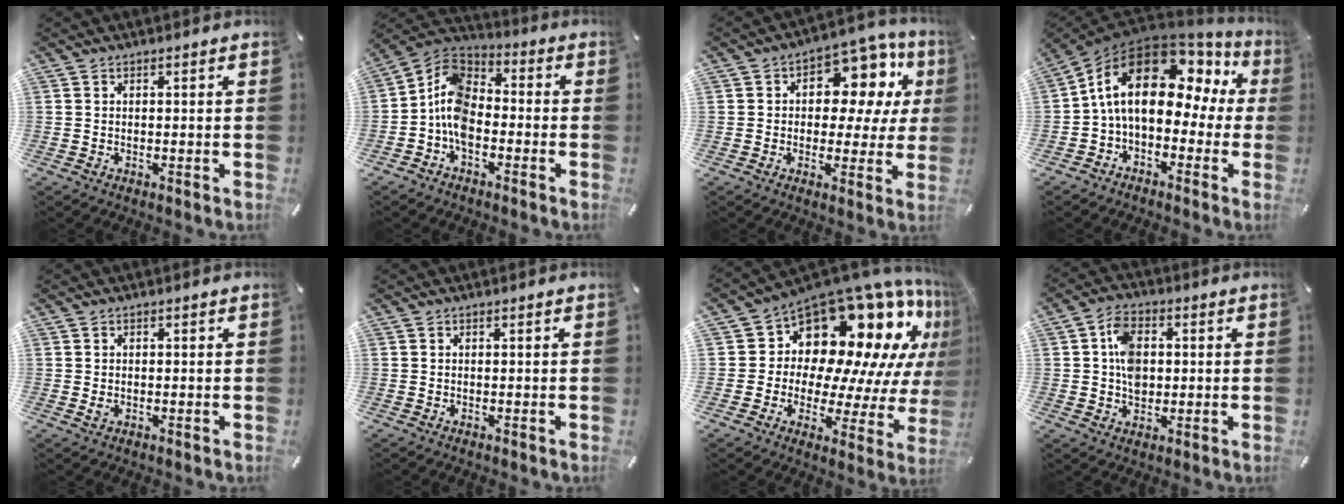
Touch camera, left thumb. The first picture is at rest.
{"total": 10.3, "force": [-4.4, 6.7, 6.4], "torque": [-0.152, 0.009, -0.091]}
{"total": 11.5, "force": [4.5, 7.8, 7.2], "torque": [-0.095, -0.035, 0.080]}
{"total": 17.6, "force": [4.8, 11.1, 12.8], "torque": [-0.224, -0.017, 0.079]}
{"total": 1.2, "force": [-0.1, 0.9, 0.8], "torque": [-0.014, 0.002, -0.003]}
{"total": 0.0}
{"total": 19.3, "force": [12.6, 11.2, 9.4], "torque": [-0.125, -0.123, 0.225]}
{"total": 7.9, "force": [0.7, 6.0, 5.1], "torque": [-0.090, 0.003, 0.009]}